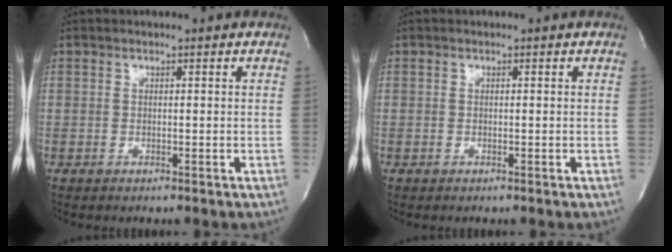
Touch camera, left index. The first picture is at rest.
{"total": 0.0}